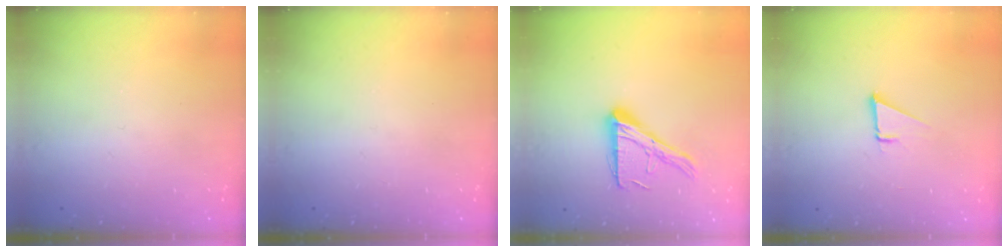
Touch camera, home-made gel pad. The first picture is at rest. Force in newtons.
{"total": 0.0}
{"total": 13.9, "press": 13.9, "slide": 1.2}
{"total": 1.9, "press": 1.9, "slide": 0.1}